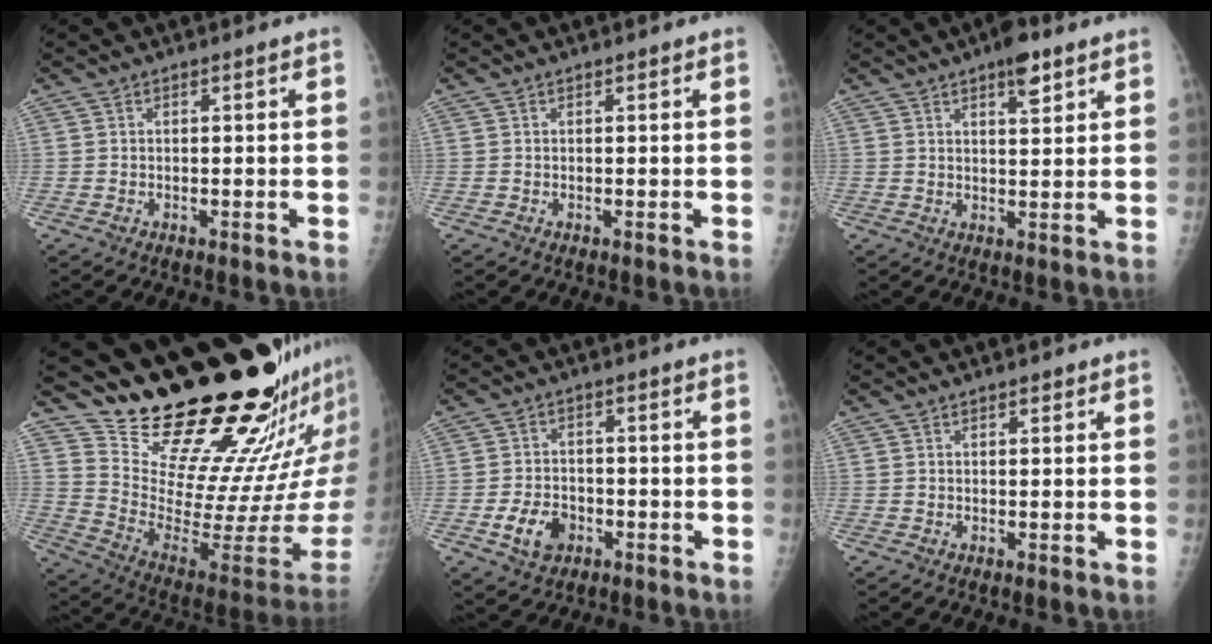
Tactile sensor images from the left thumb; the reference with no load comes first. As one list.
[{"total": 0.0}, {"total": 5.5, "force": [3.4, 1.9, 3.9], "torque": [-0.044, -0.015, 0.047]}, {"total": 25.6, "force": [20.9, 5.1, 13.9], "torque": [-0.168, -0.190, 0.321]}, {"total": 6.2, "force": [-2.5, 4.5, 3.4], "torque": [-0.049, 0.012, -0.040]}, {"total": 1.0, "force": [0.7, 0.5, 0.5], "torque": [-0.005, -0.002, 0.008]}]